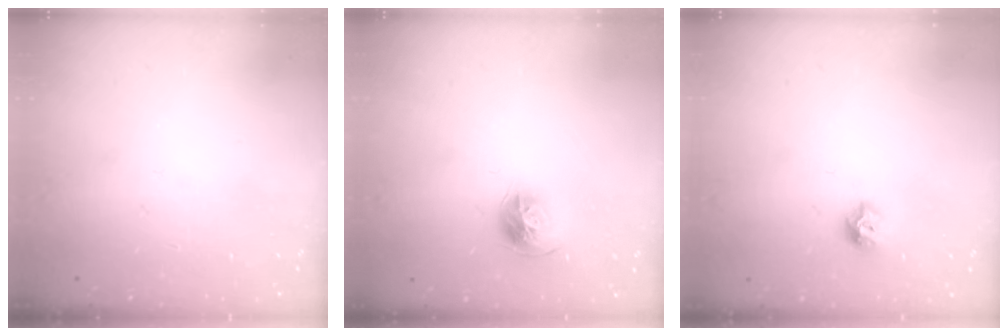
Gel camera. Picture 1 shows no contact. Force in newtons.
{"total": 10.0, "press": 9.9, "slide": 1.2}
{"total": 8.2, "press": 8.1, "slide": 1.0}